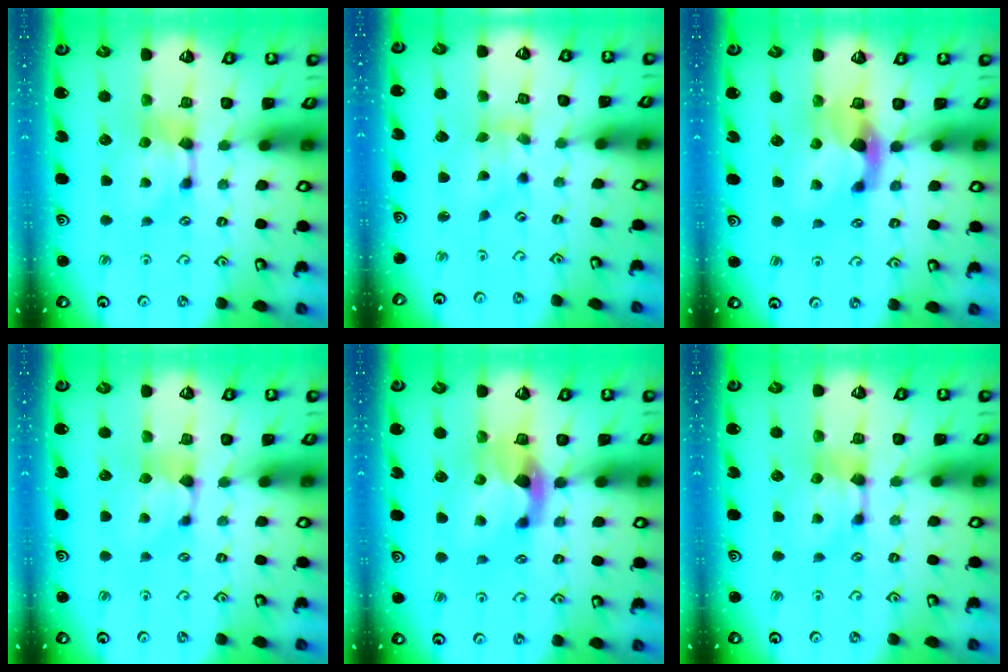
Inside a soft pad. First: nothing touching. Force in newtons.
{"total": 1.3, "press": 0.3, "slide": 1.2}
{"total": 2.8, "press": 2.5, "slide": 1.3}
{"total": 0.9, "press": 0.6, "slide": 0.6}
{"total": 2.7, "press": 2.4, "slide": 1.3}
{"total": 0.0}